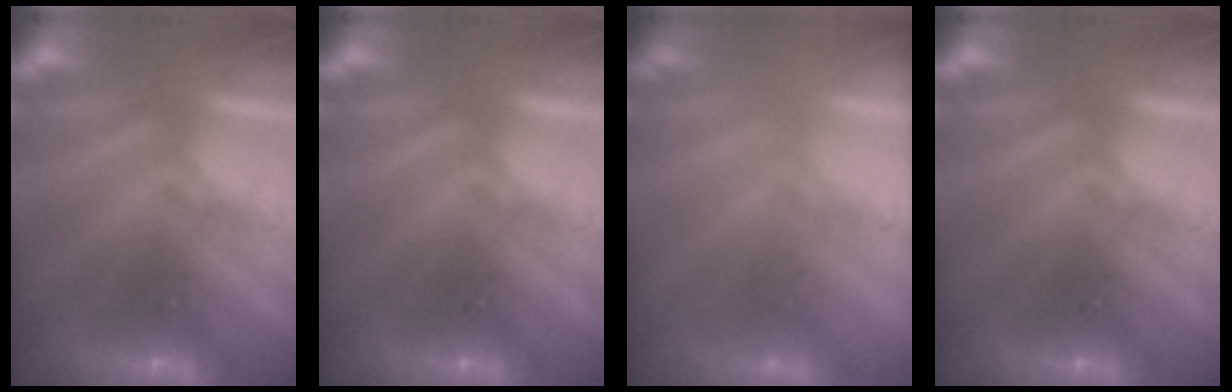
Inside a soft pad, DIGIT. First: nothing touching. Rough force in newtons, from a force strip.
{"total": 0.0}
{"total": 1.7}
{"total": 0.0}